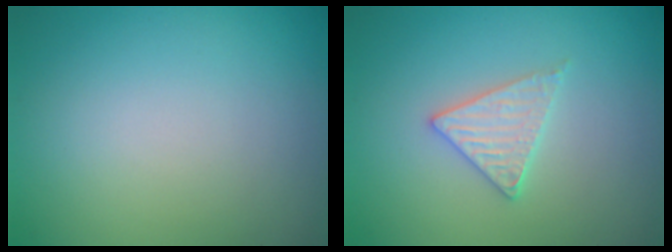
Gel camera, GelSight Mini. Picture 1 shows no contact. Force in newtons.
{"total": 2.4, "press": 2.4, "slide": 0.3}